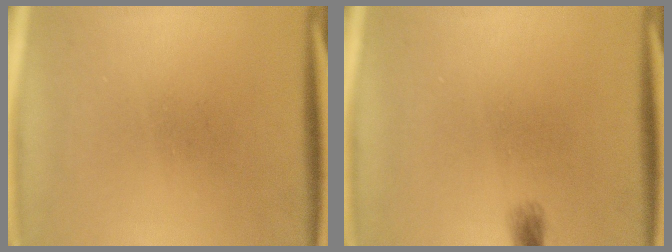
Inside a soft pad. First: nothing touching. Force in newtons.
{"total": 1.4}